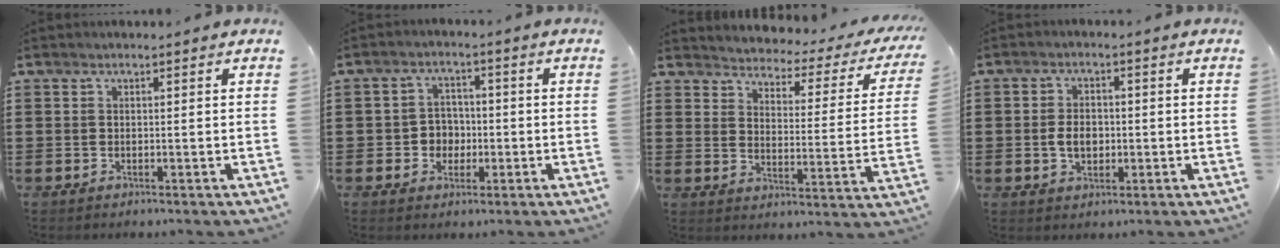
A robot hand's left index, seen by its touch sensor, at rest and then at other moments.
{"total": 3.8, "force": [-0.9, 3.5, 1.2], "torque": [-0.036, 0.007, -0.021]}
{"total": 2.4, "force": [2.4, 0.3, 0.2], "torque": [-0.025, -0.029, 0.031]}
{"total": 4.0, "force": [-0.5, 2.6, 3.0], "torque": [-0.050, 0.002, -0.012]}